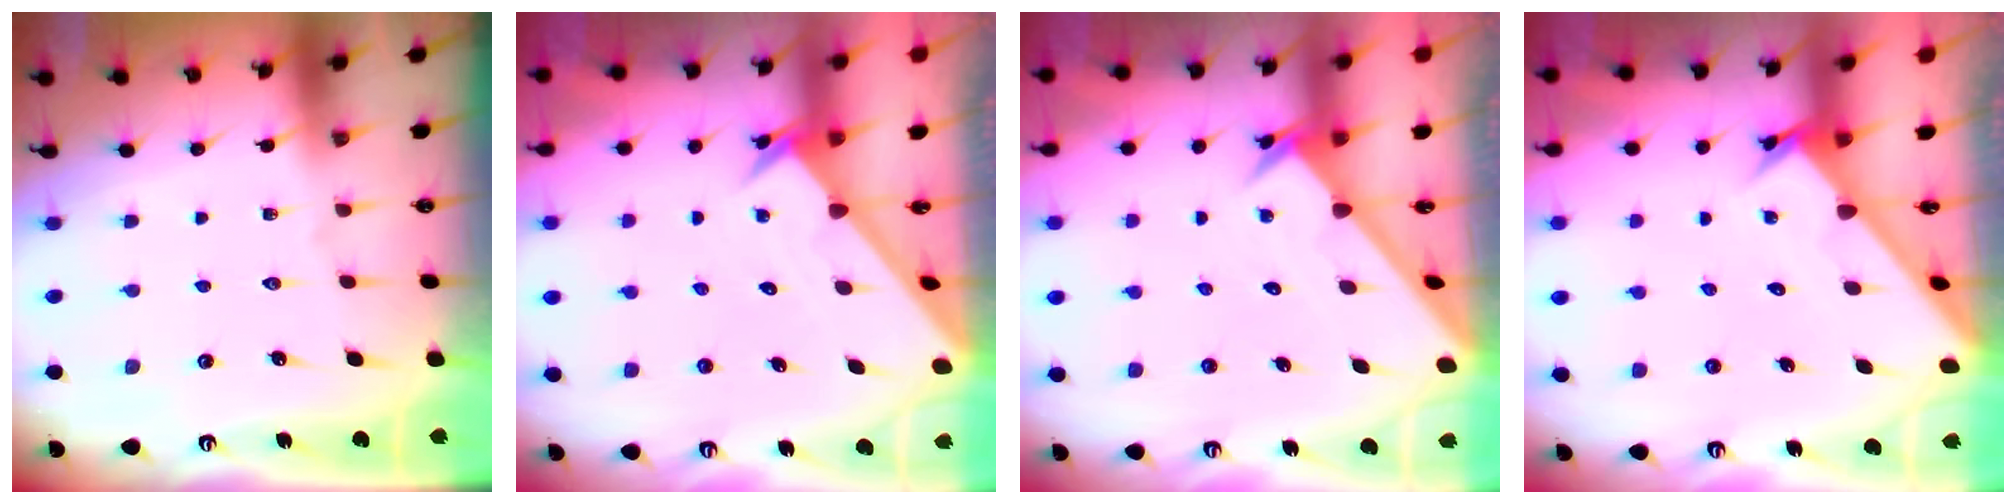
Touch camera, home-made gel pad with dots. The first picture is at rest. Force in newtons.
{"total": 2.2, "press": 2.2, "slide": 0.1}
{"total": 2.2, "press": 2.2, "slide": 0.2}
{"total": 2.7, "press": 2.6, "slide": 0.3}